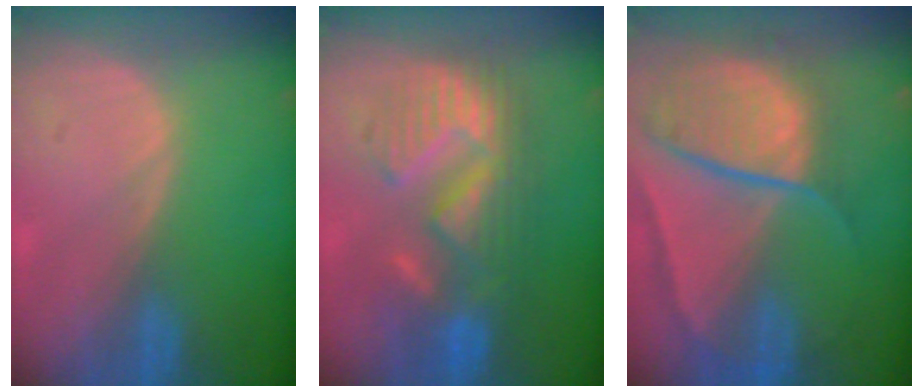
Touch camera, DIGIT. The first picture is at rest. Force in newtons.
{"total": 9.7, "press": 9.7, "slide": 0.5}
{"total": 10.7, "press": 8.9, "slide": 5.9}